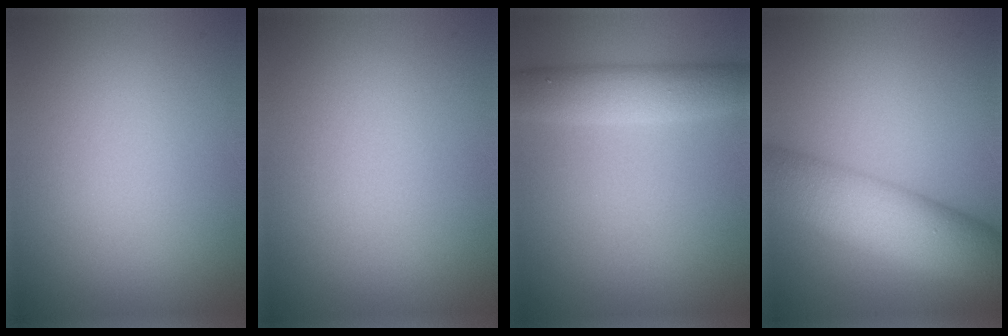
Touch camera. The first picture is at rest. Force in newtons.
{"total": 0.0}
{"total": 4.5, "press": 4.5, "slide": 0.3}
{"total": 9.2, "press": 9.2, "slide": 0.5}